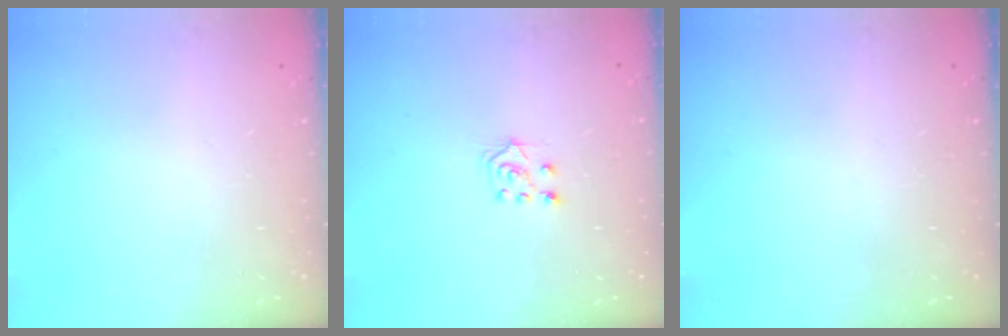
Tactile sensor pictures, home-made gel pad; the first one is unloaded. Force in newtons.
{"total": 6.0, "press": 6.0, "slide": 0.4}
{"total": 0.0}